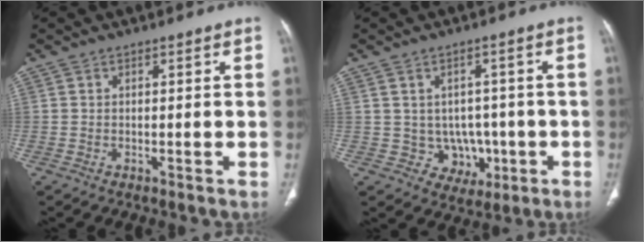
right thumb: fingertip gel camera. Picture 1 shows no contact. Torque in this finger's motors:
{"motor_torque": [0.10, -0.14, -0.43, -0.15, 0.02]}